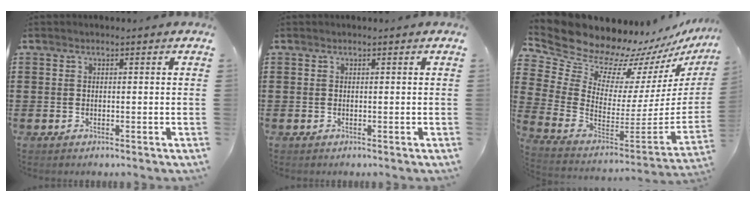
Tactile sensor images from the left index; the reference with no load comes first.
{"total": 0.0}
{"total": 9.9, "force": [9.0, 4.0, 0.9], "torque": [-0.084, -0.084, 0.160]}